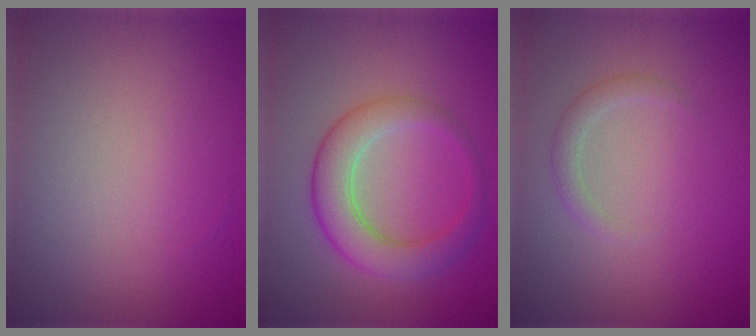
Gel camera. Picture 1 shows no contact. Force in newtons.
{"total": 4.3, "press": 4.3, "slide": 0.4}
{"total": 1.4, "press": 1.4, "slide": 0.1}